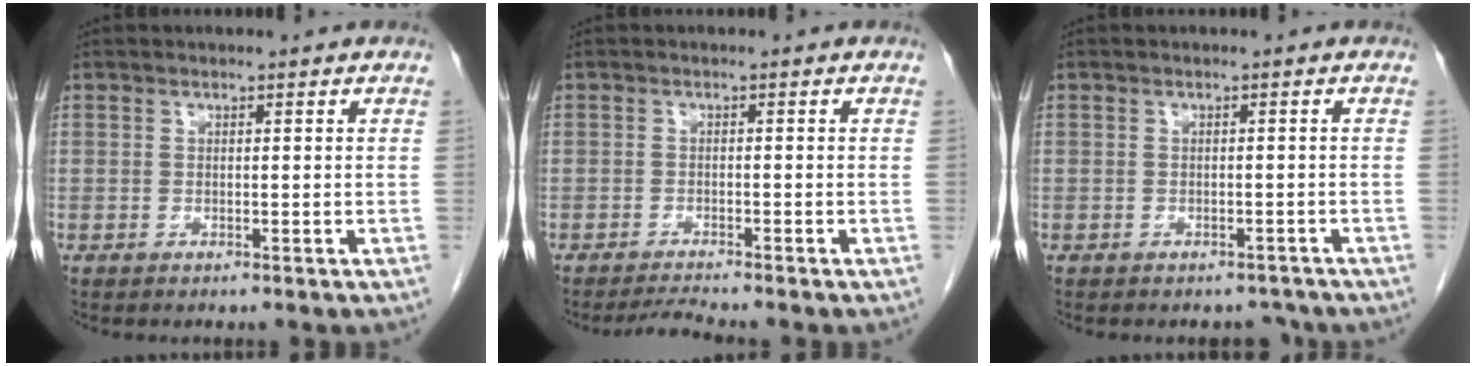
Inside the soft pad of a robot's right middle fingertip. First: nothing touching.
{"total": 2.3, "force": [-2.0, -0.9, 0.2], "torque": [-0.012, -0.015, -0.037]}
{"total": 2.7, "force": [-2.4, 1.3, 0.1], "torque": [0.003, 0.005, -0.031]}